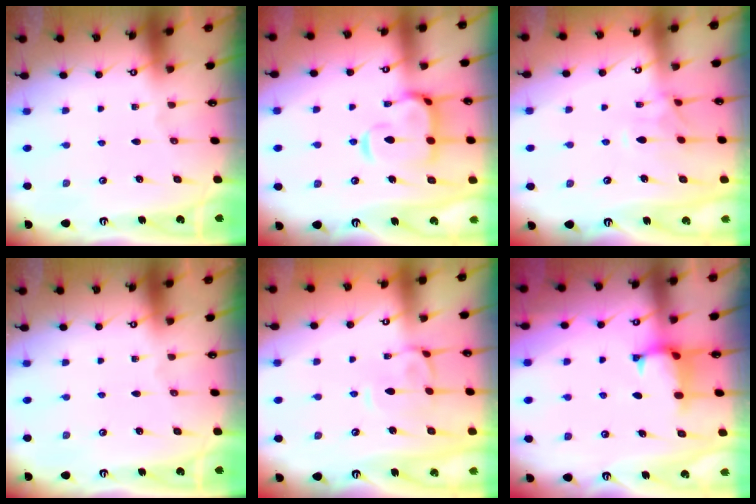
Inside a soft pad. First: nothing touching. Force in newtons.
{"total": 7.3, "press": 7.2, "slide": 1.6}
{"total": 1.2, "press": 0.7, "slide": 1.0}
{"total": 0.0}
{"total": 0.9, "press": 0.3, "slide": 0.8}
{"total": 1.2, "press": 0.9, "slide": 0.8}